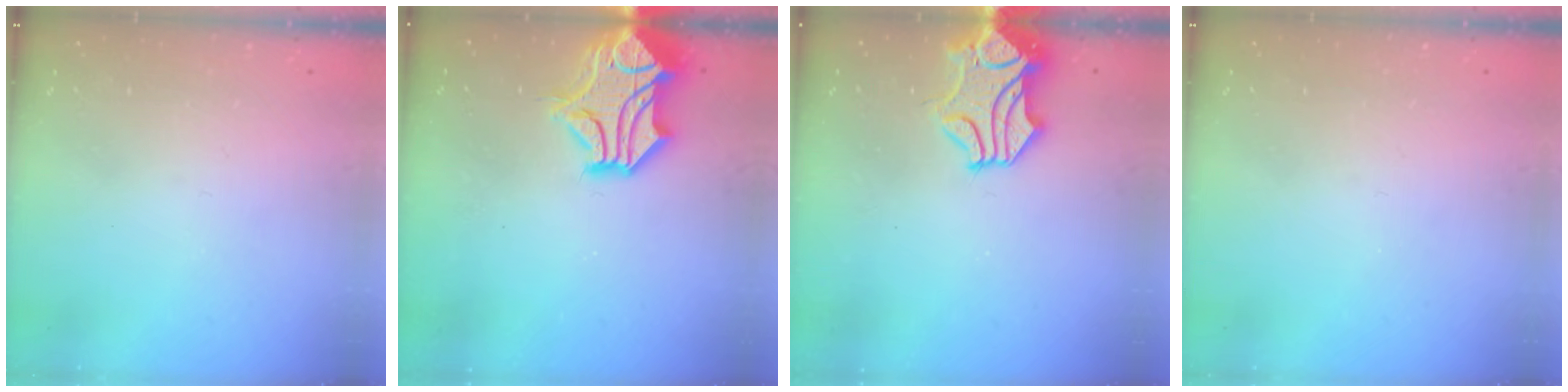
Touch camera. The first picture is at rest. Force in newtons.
{"total": 5.7, "press": 5.3, "slide": 2.1}
{"total": 2.2, "press": 1.7, "slide": 1.4}
{"total": 0.0}